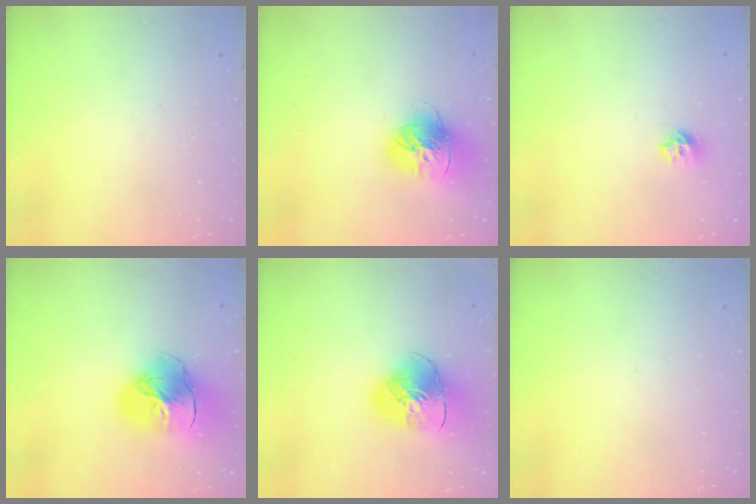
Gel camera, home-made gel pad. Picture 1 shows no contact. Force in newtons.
{"total": 18.0, "press": 17.9, "slide": 1.7}
{"total": 7.6, "press": 7.5, "slide": 0.5}
{"total": 20.3, "press": 20.2, "slide": 2.2}
{"total": 12.9, "press": 12.8, "slide": 1.8}
{"total": 0.0}